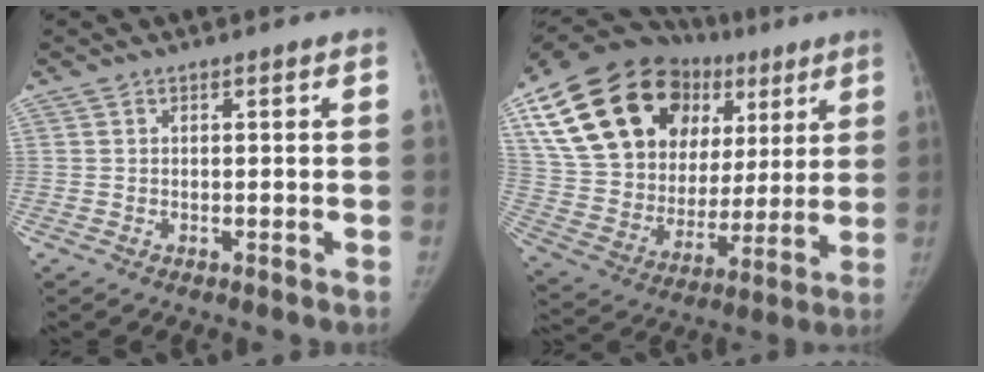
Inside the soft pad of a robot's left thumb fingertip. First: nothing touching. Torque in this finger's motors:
{"motor_torque": [2.45, 2.56, 1.45, -1.32, 0.66]}